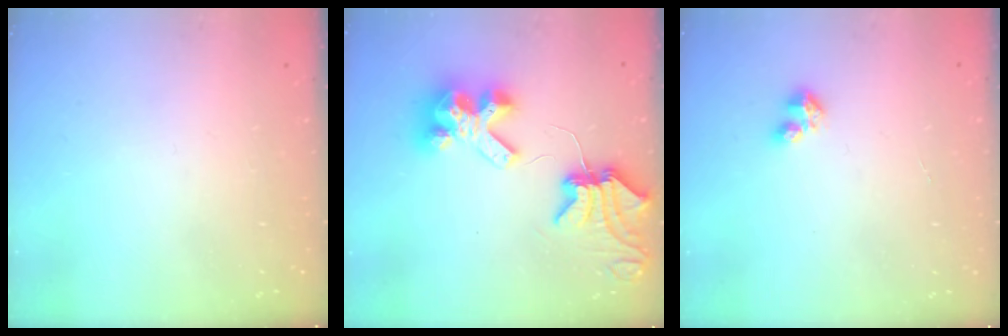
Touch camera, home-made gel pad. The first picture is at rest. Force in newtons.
{"total": 10.0, "press": 9.9, "slide": 1.6}
{"total": 2.7, "press": 2.7, "slide": 0.3}